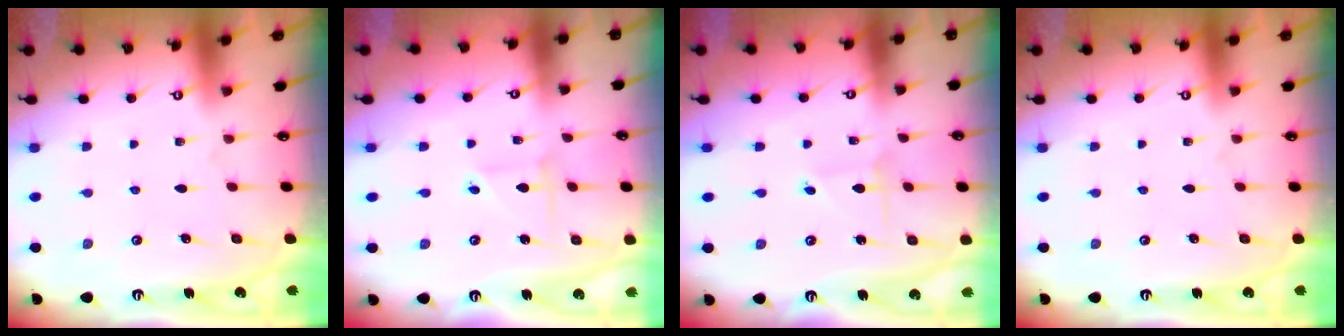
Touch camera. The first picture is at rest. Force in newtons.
{"total": 2.6, "press": 2.5, "slide": 0.3}
{"total": 2.3, "press": 2.3, "slide": 0.2}
{"total": 0.0}